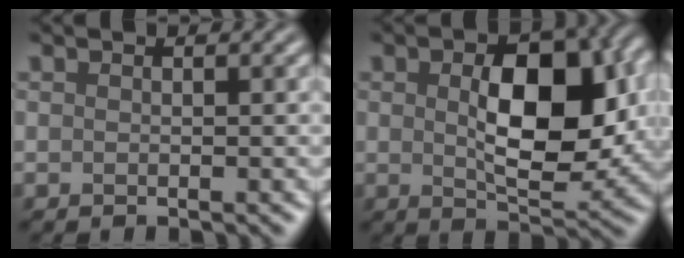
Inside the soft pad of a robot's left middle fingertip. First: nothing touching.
{"total": 9.1, "force": [0.7, 4.7, 7.7], "torque": [-0.124, -0.003, 0.017]}